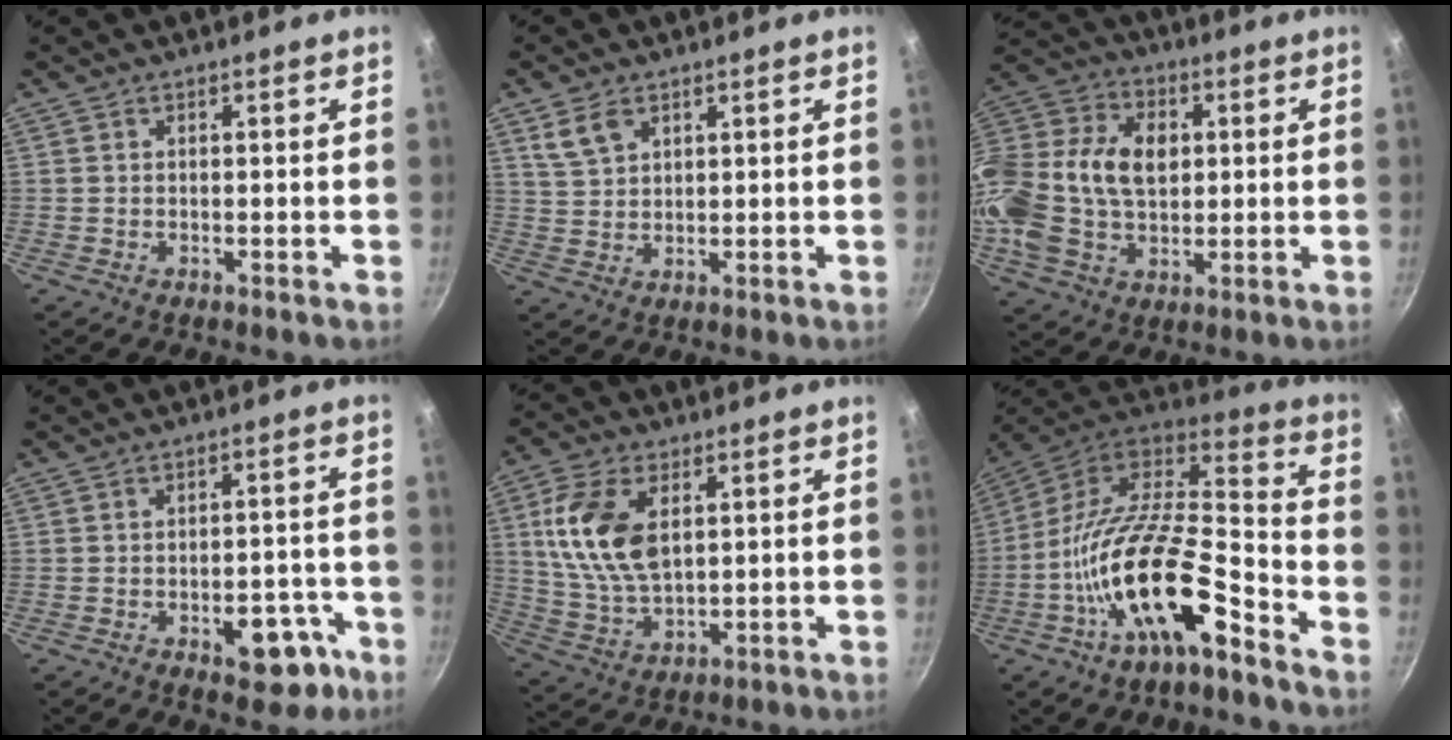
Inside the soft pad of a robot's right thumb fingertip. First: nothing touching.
{"total": 5.2, "force": [2.8, 3.3, 2.8], "torque": [-0.039, -0.007, 0.060]}
{"total": 23.2, "force": [2.4, 16.3, 16.4], "torque": [-0.323, 0.031, 0.036]}
{"total": 9.0, "force": [-4.1, 5.1, 6.2], "torque": [-0.042, 0.031, -0.044]}
{"total": 13.6, "force": [3.4, 7.8, 10.6], "torque": [-0.197, -0.014, 0.071]}
{"total": 22.1, "force": [-10.4, 8.3, 17.7], "torque": [-0.297, 0.065, -0.198]}